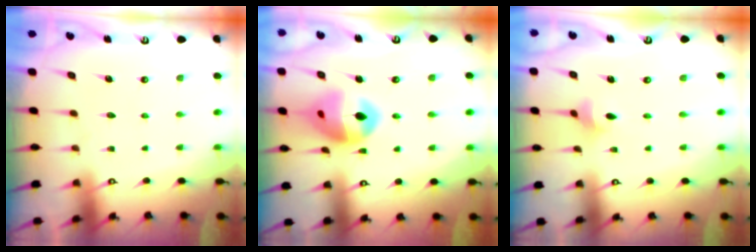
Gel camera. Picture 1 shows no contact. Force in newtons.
{"total": 13.9, "press": 13.8, "slide": 1.4}
{"total": 2.9, "press": 2.8, "slide": 0.6}